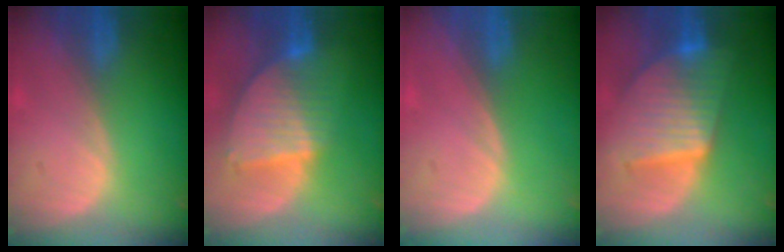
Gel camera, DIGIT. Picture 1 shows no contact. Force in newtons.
{"total": 8.7, "press": 7.5, "slide": 4.4}
{"total": 0.0}
{"total": 10.1, "press": 10.1, "slide": 0.7}